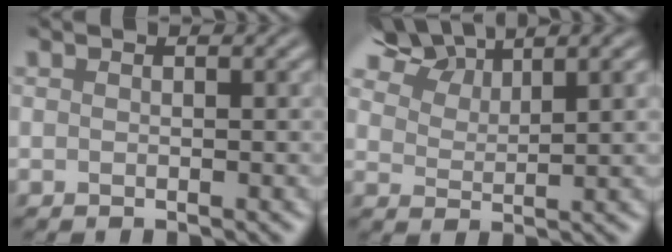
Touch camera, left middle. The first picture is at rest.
{"total": 5.3, "force": [5.0, 0.9, 1.5], "torque": [-0.051, 0.013, 0.094]}